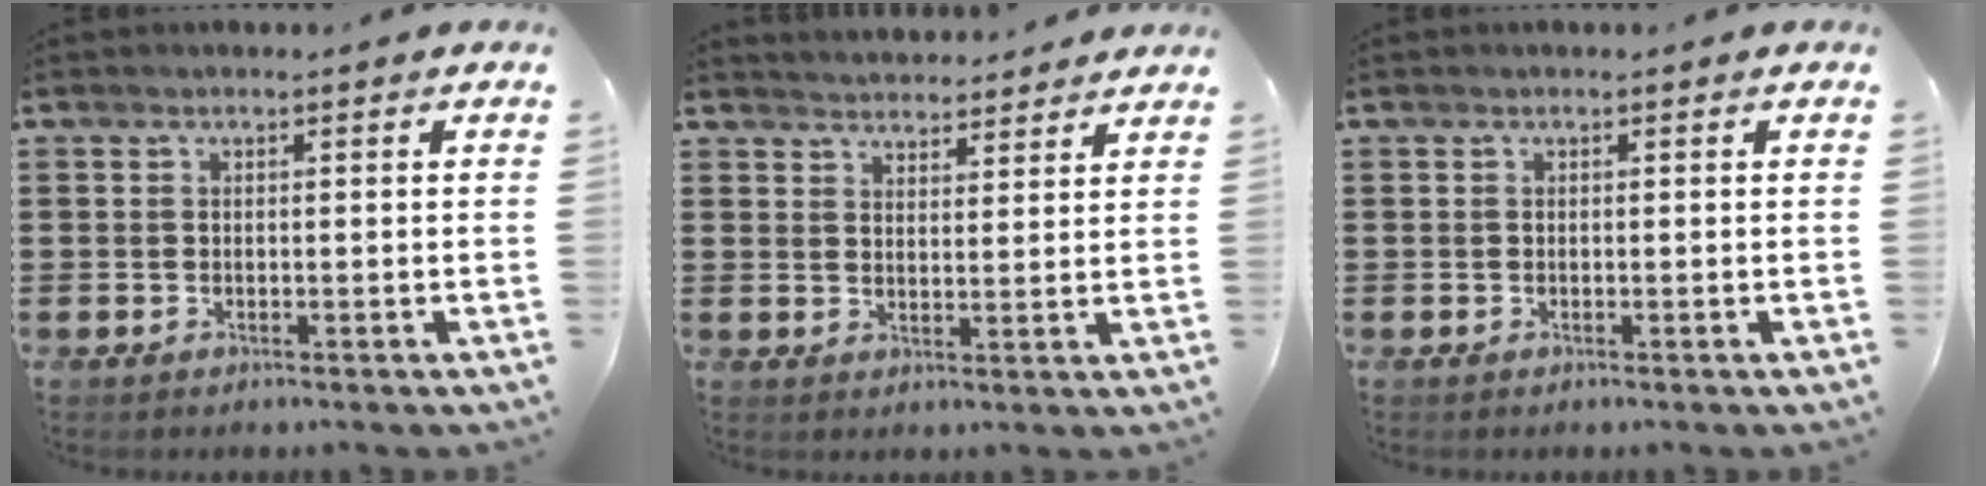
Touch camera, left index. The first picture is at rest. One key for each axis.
{"total": 3.2, "fx": 3.2, "fy": 0.2, "fz": -0.3, "tx": -0.004, "ty": -0.014, "tz": 0.059}
{"total": 0.0}